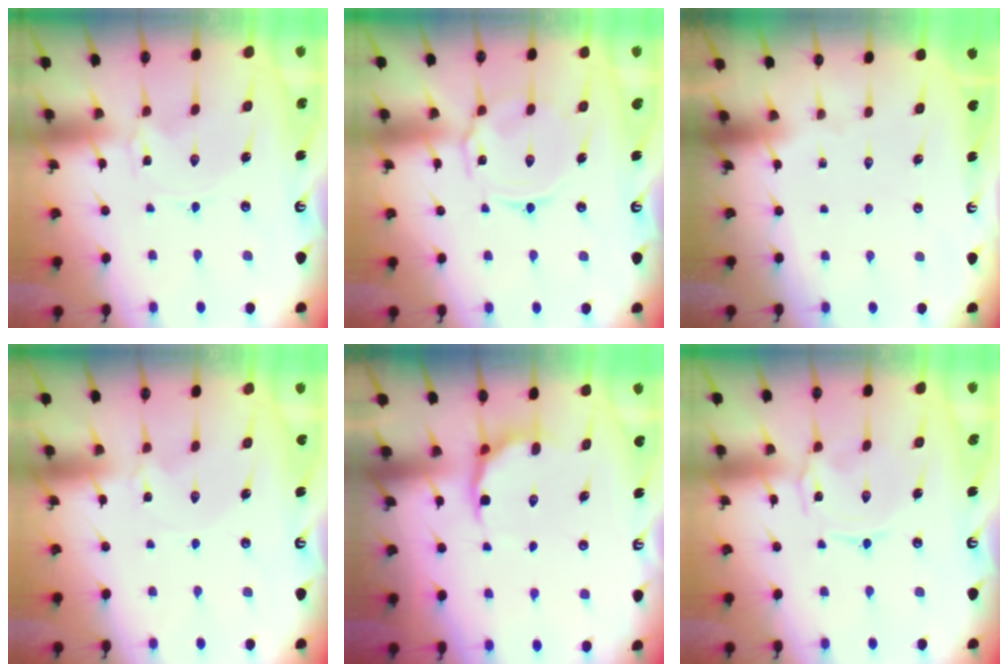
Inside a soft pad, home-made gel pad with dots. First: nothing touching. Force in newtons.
{"total": 5.8, "press": 5.8, "slide": 0.2}
{"total": 0.0}
{"total": 0.0}
{"total": 7.4, "press": 7.0, "slide": 2.4}
{"total": 0.8, "press": 0.7, "slide": 0.4}